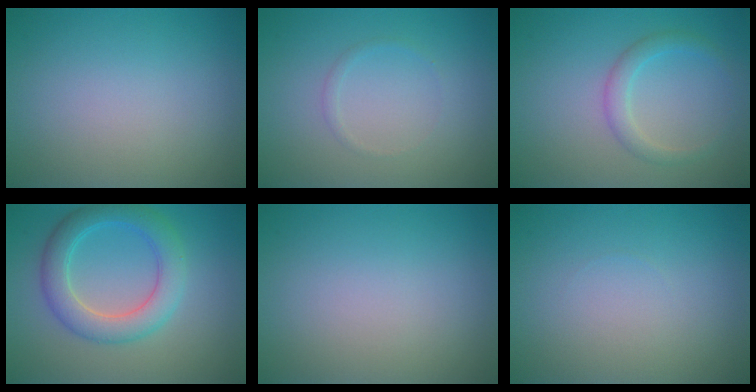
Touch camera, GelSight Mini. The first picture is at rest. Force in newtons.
{"total": 0.6, "press": 0.6, "slide": 0.0}
{"total": 2.0, "press": 2.0, "slide": 0.1}
{"total": 4.7, "press": 4.7, "slide": 0.2}
{"total": 0.0}
{"total": 0.0}